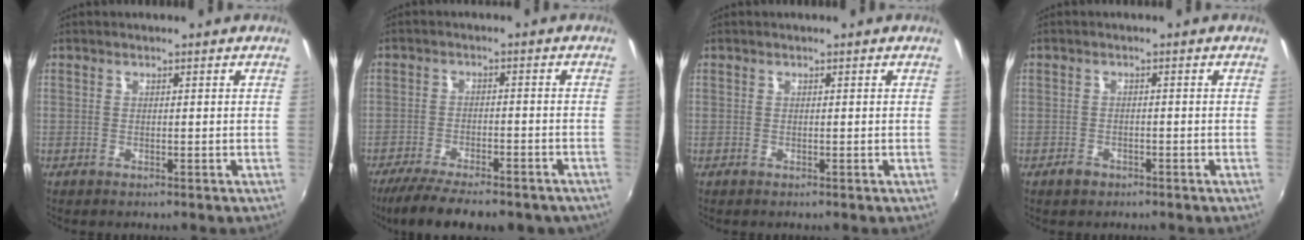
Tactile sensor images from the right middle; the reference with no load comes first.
{"total": 16.3, "force": [-12.9, 4.8, 8.7], "torque": [-0.168, -0.035, -0.183]}
{"total": 0.0}
{"total": 1.9, "force": [-1.4, 1.1, 0.6], "torque": [-0.013, 0.001, -0.020]}